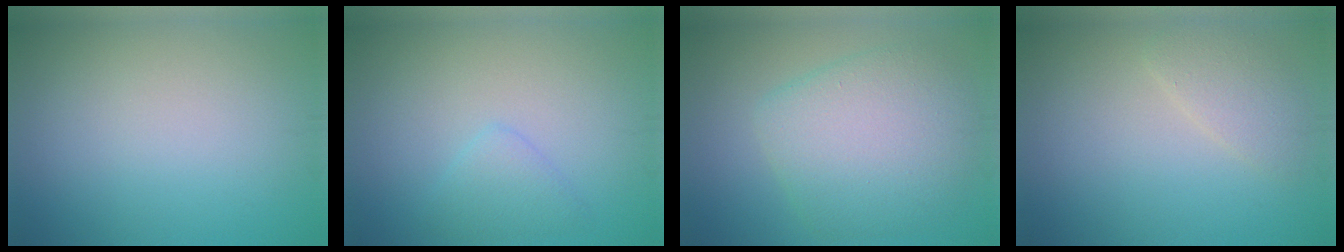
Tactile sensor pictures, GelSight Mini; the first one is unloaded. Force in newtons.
{"total": 2.0, "press": 2.0, "slide": 0.0}
{"total": 6.7, "press": 6.7, "slide": 0.3}
{"total": 2.0, "press": 2.0, "slide": 0.2}